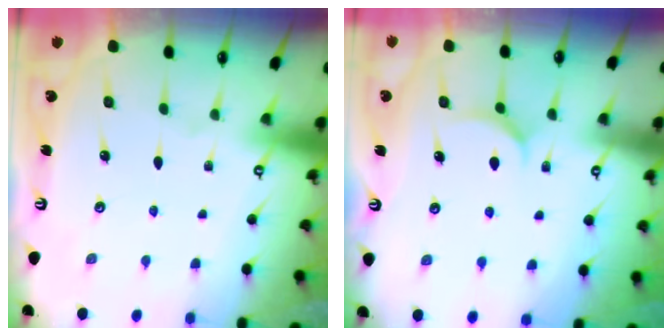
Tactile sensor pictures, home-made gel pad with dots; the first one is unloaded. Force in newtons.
{"total": 5.1, "press": 5.0, "slide": 0.7}